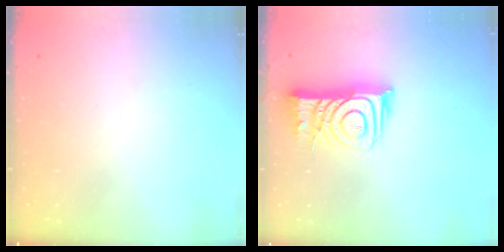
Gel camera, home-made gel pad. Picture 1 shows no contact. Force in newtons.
{"total": 10.9, "press": 10.9, "slide": 1.1}